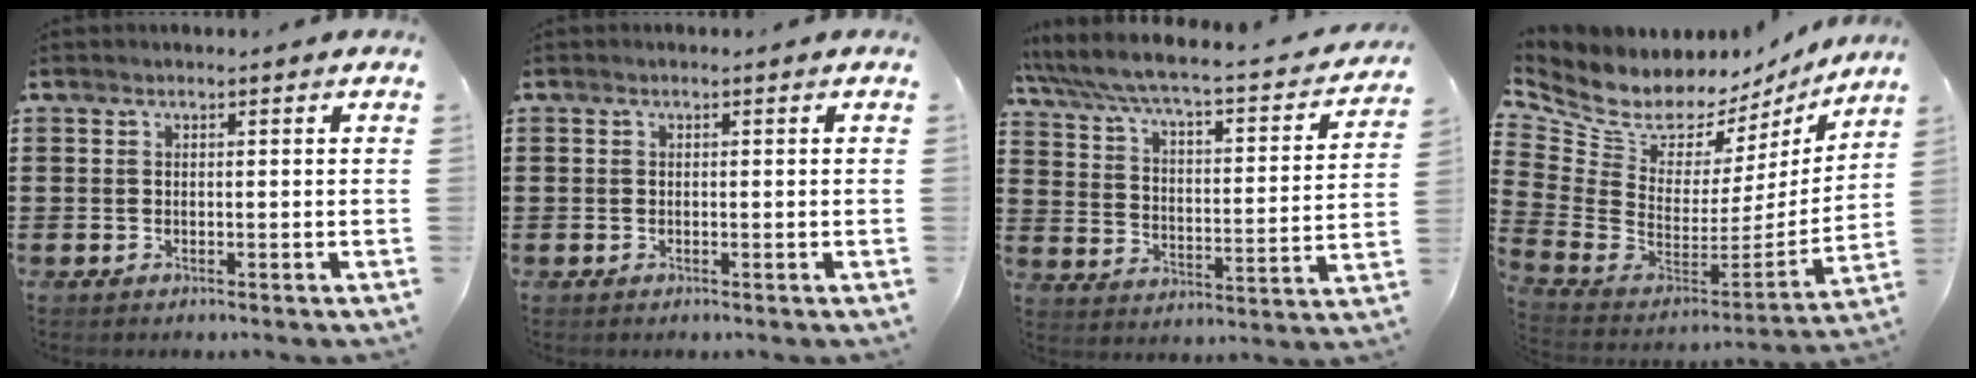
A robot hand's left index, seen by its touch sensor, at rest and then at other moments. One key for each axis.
{"total": 0.0}
{"total": 4.4, "fx": 3.5, "fy": 0.5, "fz": 2.6, "tx": -0.069, "ty": -0.040, "tz": 0.050}
{"total": 7.8, "fx": 7.0, "fy": 3.1, "fz": 1.4, "tx": -0.086, "ty": -0.074, "tz": 0.122}